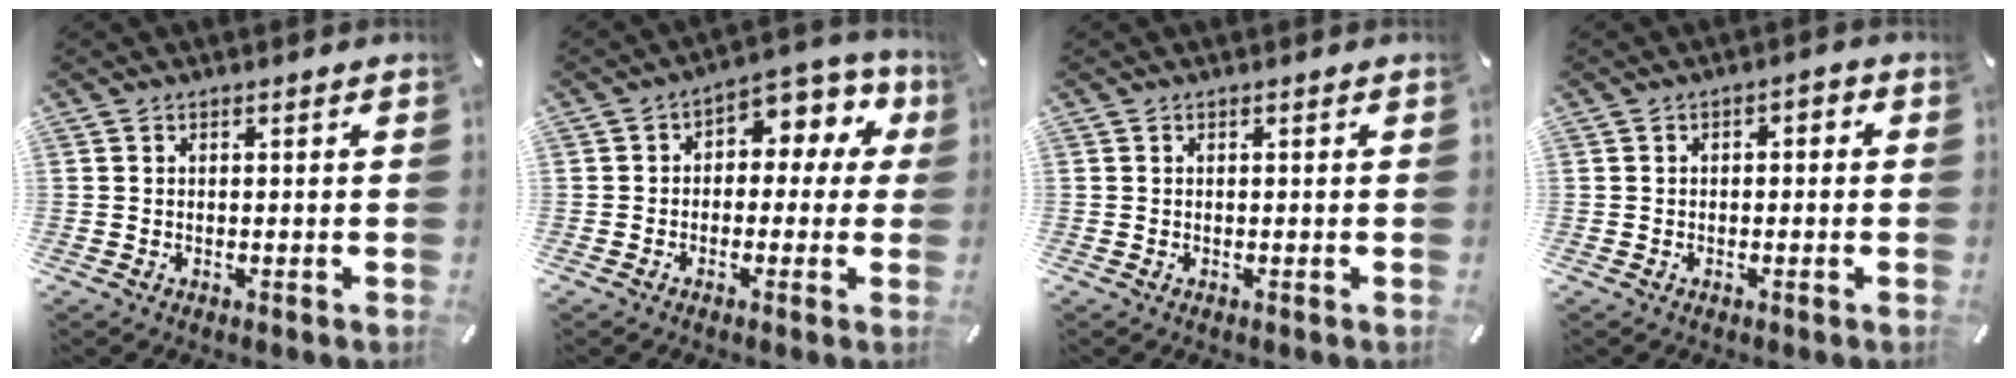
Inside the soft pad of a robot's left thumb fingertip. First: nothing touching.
{"total": 6.5, "force": [1.1, 4.9, 4.1], "torque": [-0.061, -0.001, 0.015]}
{"total": 0.0}
{"total": 1.9, "force": [-1.4, 1.0, 0.9], "torque": [-0.015, 0.012, -0.029]}